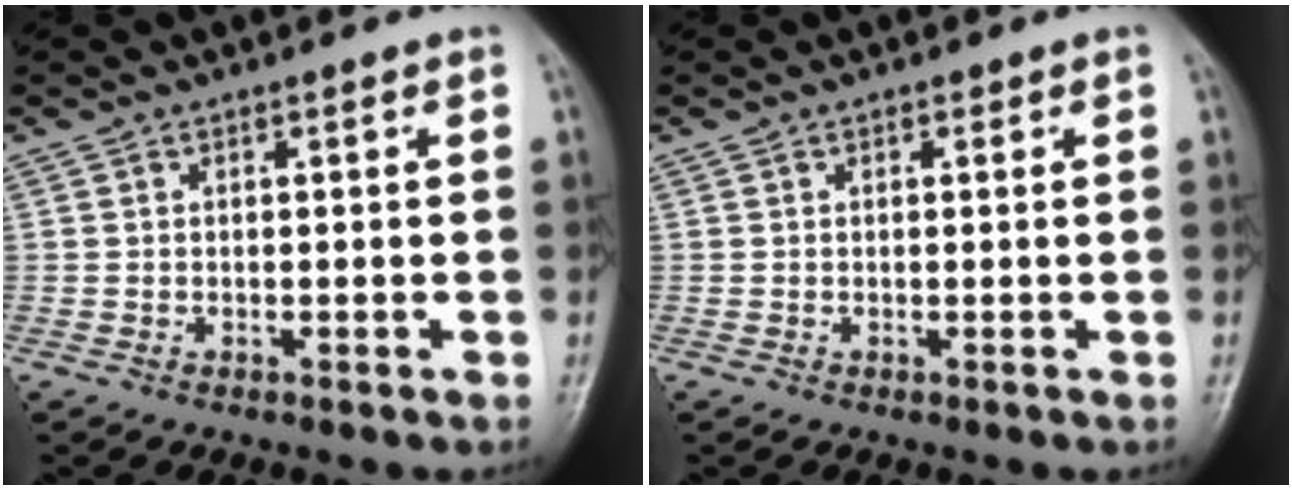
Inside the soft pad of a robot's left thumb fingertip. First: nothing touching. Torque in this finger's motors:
{"motor_torque": [0.07, -0.03, -0.36, 0.08, -0.01]}